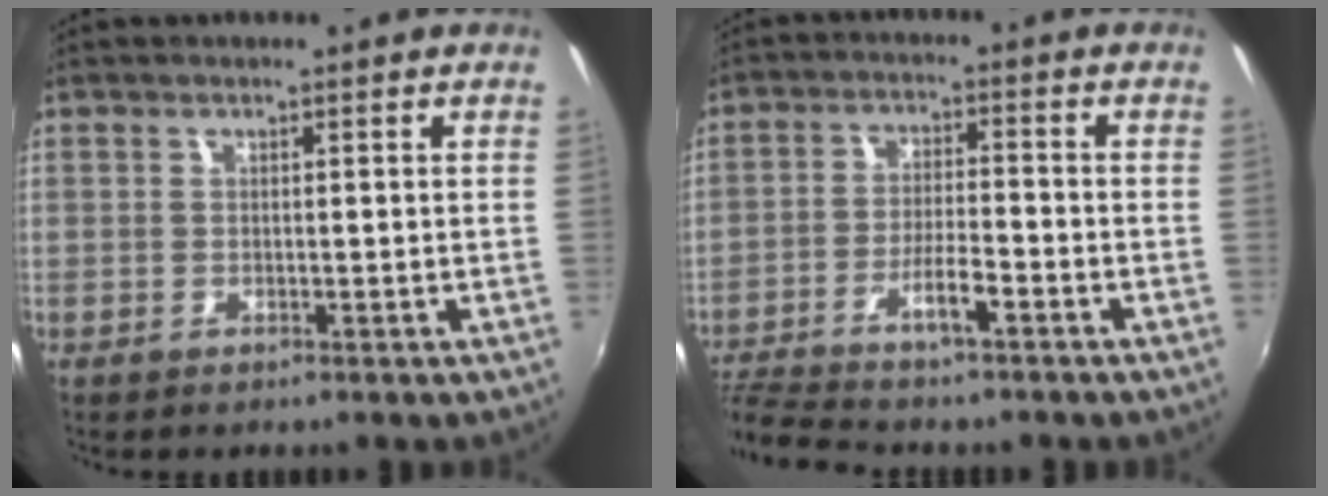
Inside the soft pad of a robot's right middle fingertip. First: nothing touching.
{"total": 9.3, "force": [-7.2, 1.0, 5.8], "torque": [-0.127, 0.000, -0.125]}